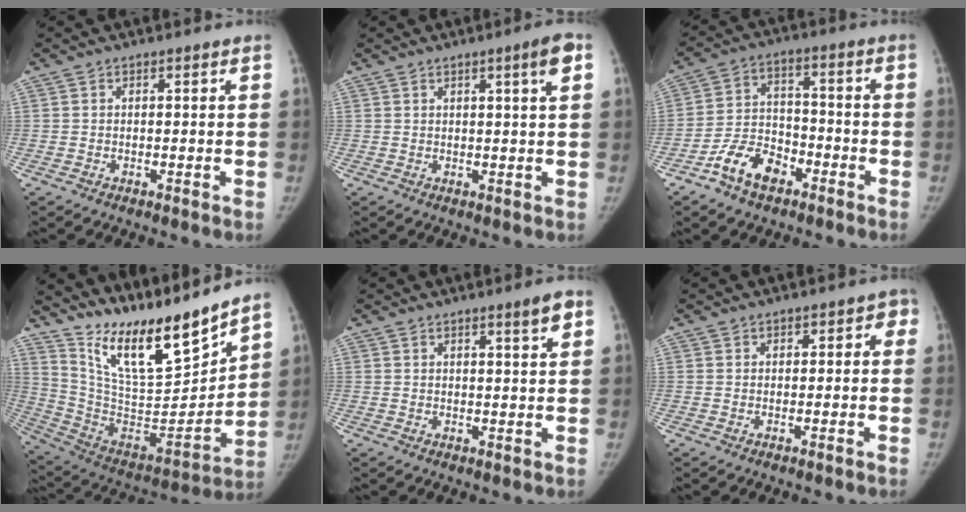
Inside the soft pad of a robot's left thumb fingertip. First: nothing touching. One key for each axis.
{"total": 3.8, "fx": 1.6, "fy": -0.1, "fz": 3.4, "tx": -0.047, "ty": -0.006, "tz": 0.023}
{"total": 9.8, "fx": -6.1, "fy": 5.8, "fz": 5.1, "tx": -0.079, "ty": 0.042, "tz": -0.116}
{"total": 20.7, "fx": 17.2, "fy": 3.9, "fz": 10.9, "tx": -0.136, "ty": -0.120, "tz": 0.311}
{"total": 3.1, "fx": 1.8, "fy": 0.1, "fz": 2.6, "tx": -0.034, "ty": -0.012, "tz": 0.027}
{"total": 2.1, "fx": 0.1, "fy": 1.6, "fz": 1.2, "tx": 0.007, "ty": 0.007, "tz": -0.007}